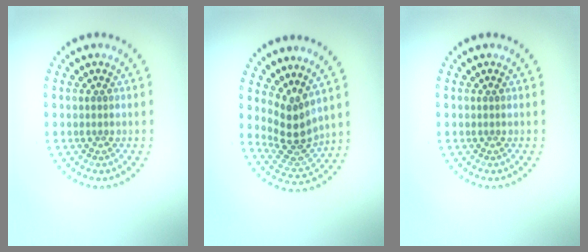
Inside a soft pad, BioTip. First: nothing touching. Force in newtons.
{"total": 3.5, "press": 2.8, "slide": 2.1}
{"total": 0.0}